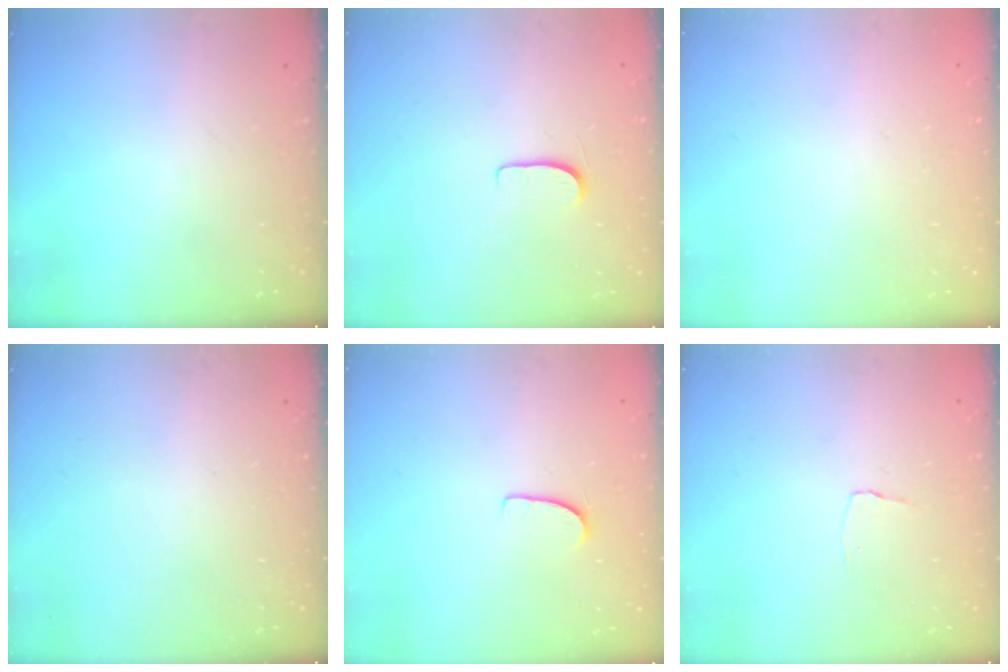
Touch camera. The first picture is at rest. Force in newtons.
{"total": 5.0, "press": 5.0, "slide": 0.5}
{"total": 0.0}
{"total": 0.0}
{"total": 5.7, "press": 5.7, "slide": 0.3}
{"total": 2.9, "press": 2.8, "slide": 0.3}